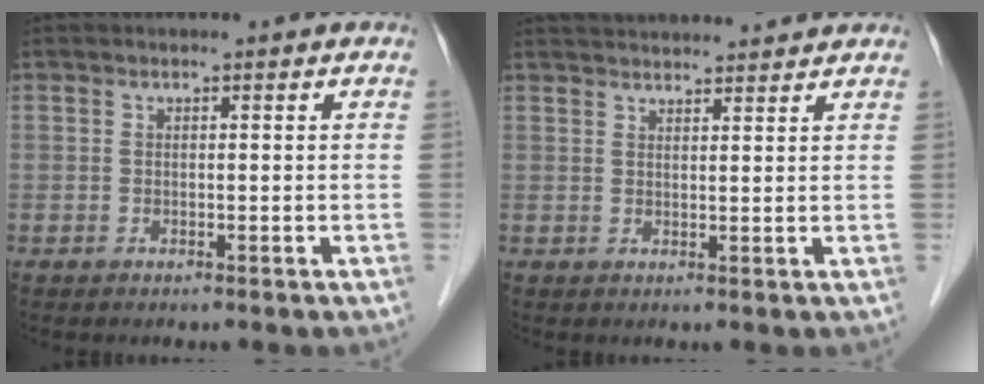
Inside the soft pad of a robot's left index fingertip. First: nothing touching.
{"total": 9.9, "force": [9.6, 0.6, 2.7], "torque": [-0.043, 0.031, 0.131]}